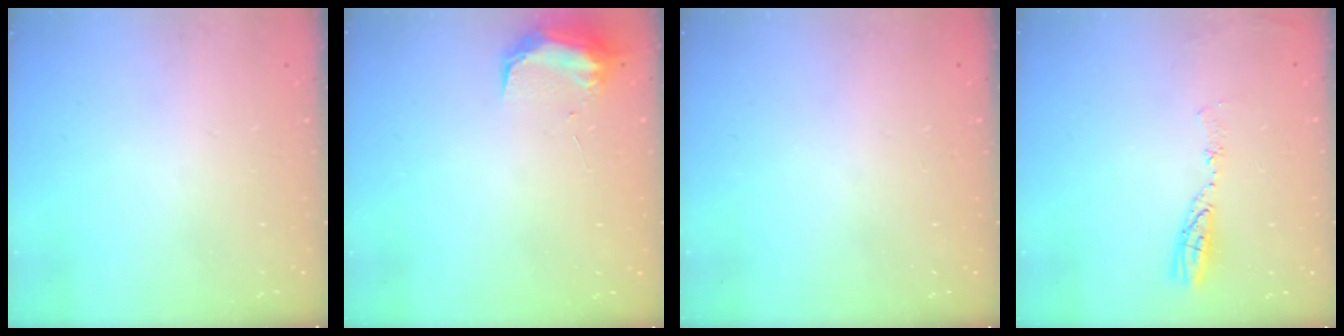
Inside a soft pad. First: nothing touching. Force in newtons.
{"total": 9.8, "press": 9.7, "slide": 0.7}
{"total": 0.0}
{"total": 5.9, "press": 5.8, "slide": 0.7}